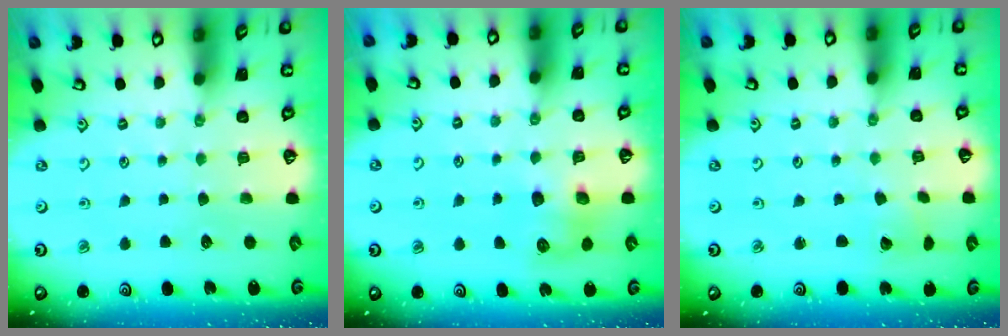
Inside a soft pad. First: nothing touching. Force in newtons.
{"total": 7.4, "press": 7.4, "slide": 0.2}
{"total": 2.3, "press": 2.3, "slide": 0.0}